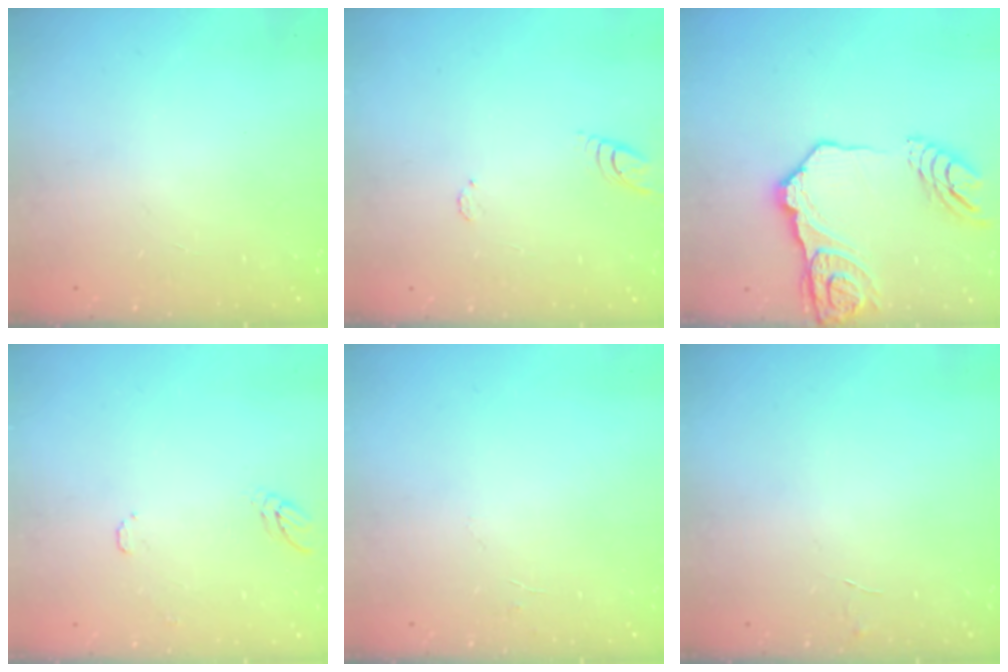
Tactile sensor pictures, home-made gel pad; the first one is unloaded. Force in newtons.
{"total": 7.7, "press": 7.6, "slide": 0.7}
{"total": 18.3, "press": 18.2, "slide": 1.9}
{"total": 6.9, "press": 6.9, "slide": 0.5}
{"total": 3.6, "press": 3.6, "slide": 0.3}
{"total": 3.8, "press": 3.8, "slide": 0.3}